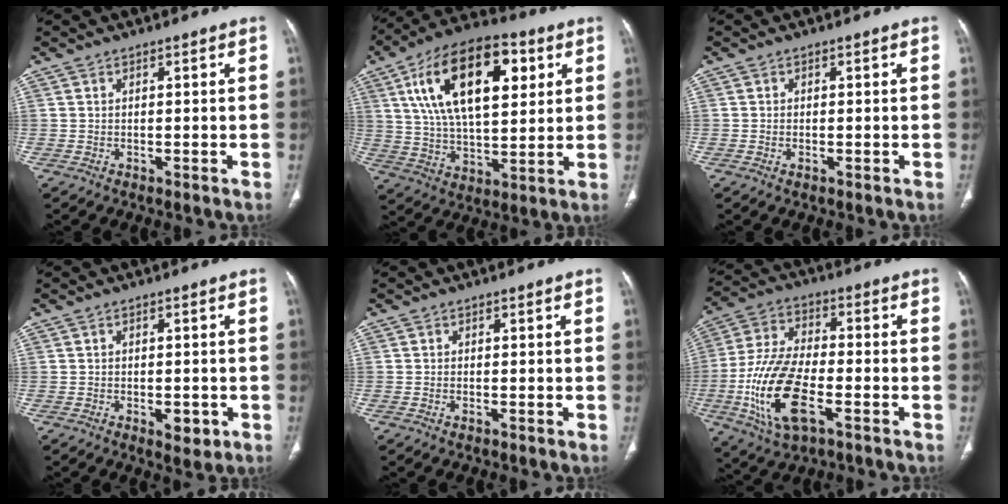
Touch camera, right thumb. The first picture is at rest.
{"total": 23.0, "force": [7.9, 11.3, 18.4], "torque": [-0.296, -0.006, 0.131]}
{"total": 0.8, "force": [-0.3, 0.3, 0.6], "torque": [-0.016, 0.000, -0.005]}
{"total": 3.7, "force": [-1.2, 1.9, 2.9], "torque": [-0.026, 0.000, -0.008]}
{"total": 0.6, "force": [-0.2, 0.3, 0.5], "torque": [-0.014, 0.000, -0.005]}
{"total": 17.4, "force": [-5.4, 7.8, 14.6], "torque": [-0.301, 0.012, -0.095]}